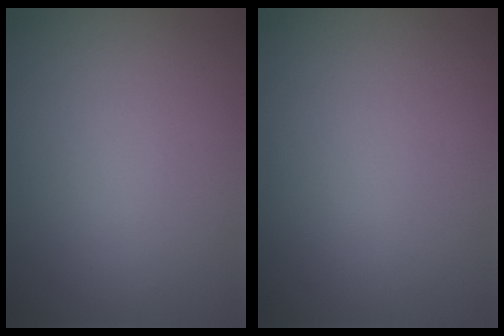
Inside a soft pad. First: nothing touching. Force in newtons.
{"total": 0.0}